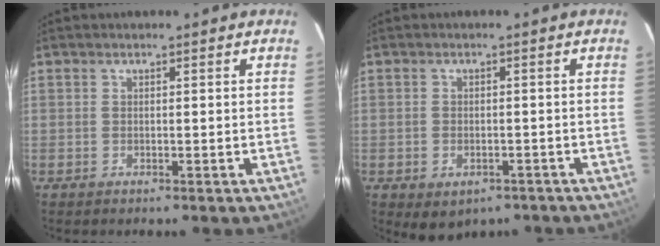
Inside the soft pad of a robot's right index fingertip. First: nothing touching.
{"total": 5.5, "force": [-3.1, 3.7, 2.6], "torque": [-0.050, -0.007, -0.029]}